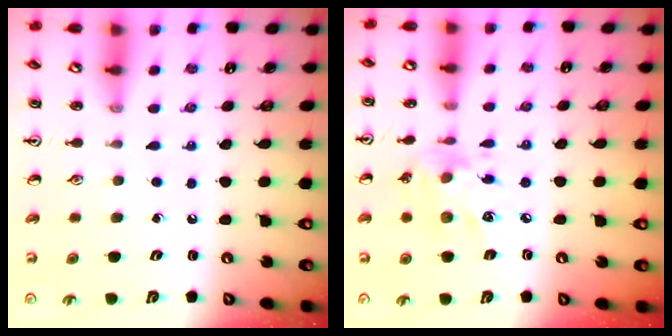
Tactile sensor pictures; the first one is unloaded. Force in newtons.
{"total": 11.2, "press": 11.1, "slide": 0.7}